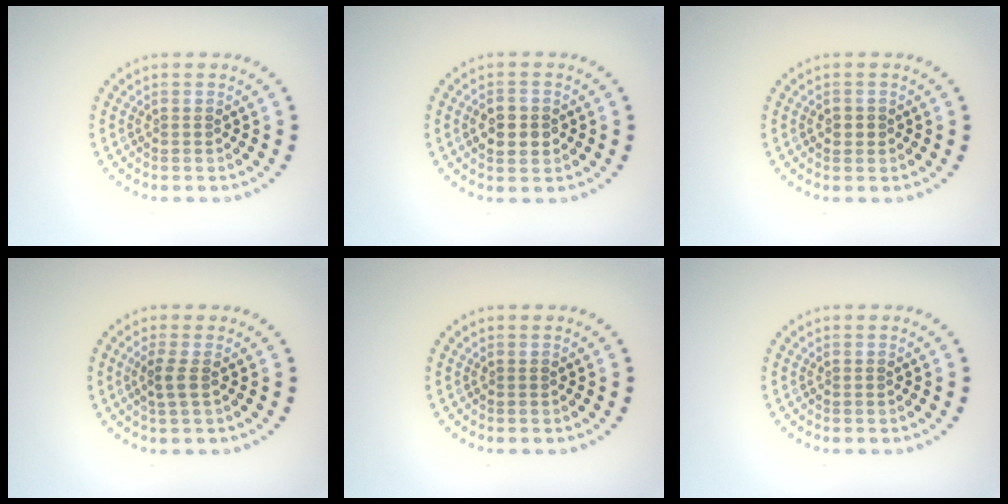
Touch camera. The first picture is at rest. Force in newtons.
{"total": 3.0, "press": 3.0, "slide": 0.0}
{"total": 1.2, "press": 1.1, "slide": 0.3}
{"total": 1.5, "press": 1.3, "slide": 0.9}
{"total": 0.0}
{"total": 0.0}